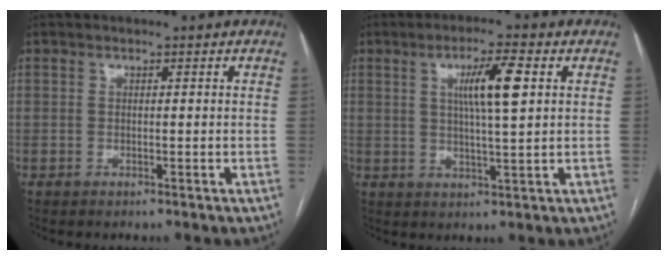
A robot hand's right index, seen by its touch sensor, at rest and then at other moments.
{"total": 7.3, "force": [2.0, 0.3, 7.0], "torque": [-0.124, 0.004, 0.035]}